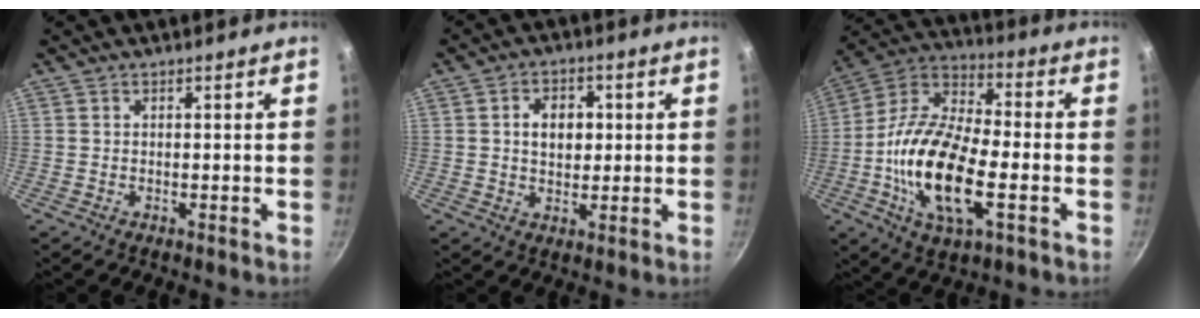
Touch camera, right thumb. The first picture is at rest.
{"total": 6.6, "force": [1.0, 4.8, 4.4], "torque": [-0.047, 0.005, 0.013]}
{"total": 20.3, "force": [-4.5, 8.8, 17.8], "torque": [-0.336, 0.023, -0.098]}